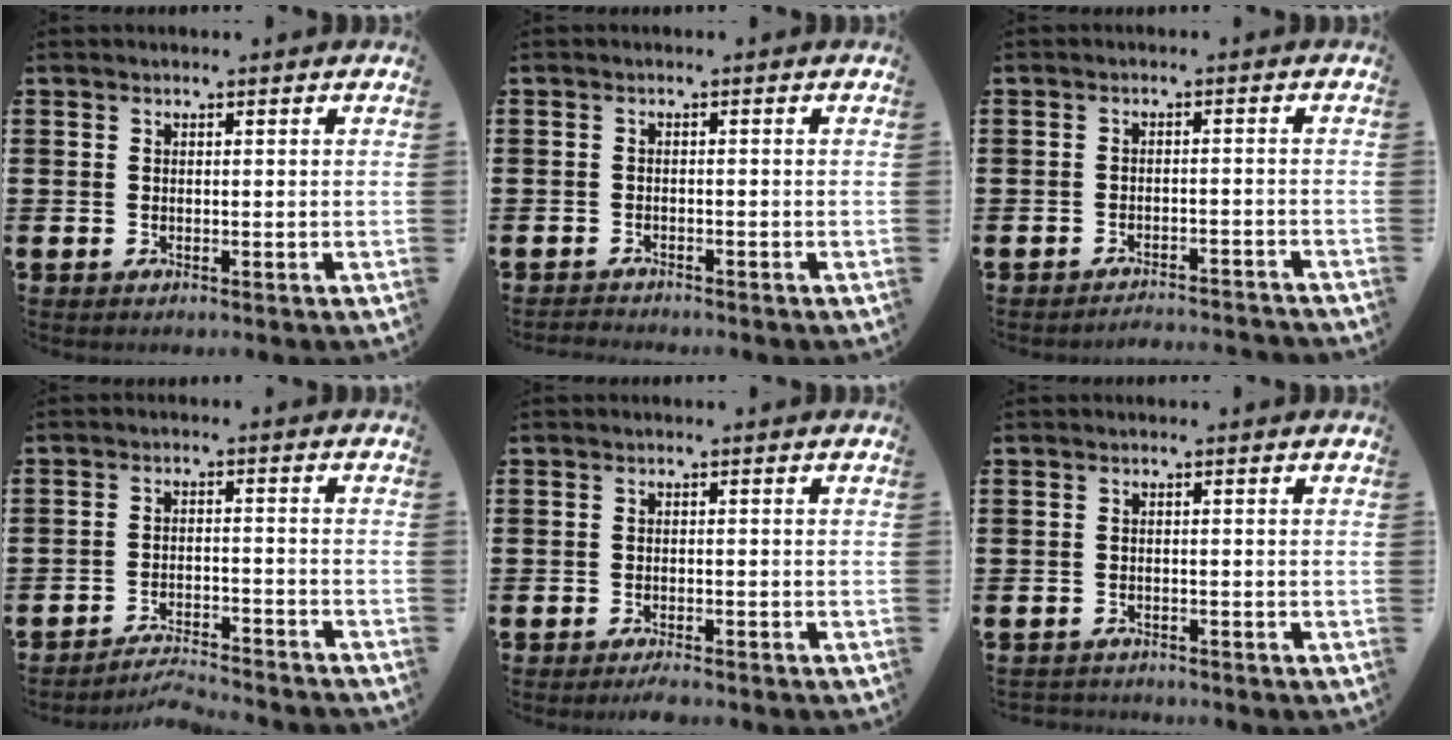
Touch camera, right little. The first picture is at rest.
{"total": 1.1, "force": [-1.0, 0.0, -0.1], "torque": [-0.002, 0.000, -0.022]}
{"total": 1.9, "force": [-1.9, -0.2, 0.0], "torque": [-0.003, 0.004, -0.041]}
{"total": 3.7, "force": [-3.7, -0.1, 0.3], "torque": [-0.008, 0.002, -0.077]}
{"total": 1.2, "force": [-1.1, 0.0, 0.5], "torque": [-0.010, -0.001, -0.022]}
{"total": 0.8, "force": [-0.8, 0.1, -0.1], "torque": [-0.001, 0.001, -0.018]}